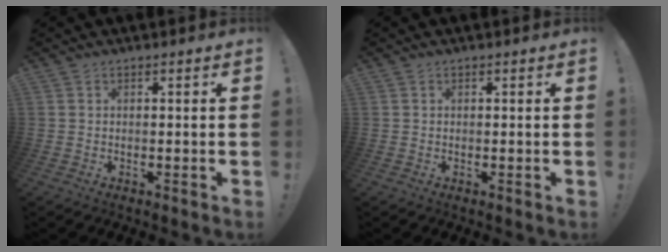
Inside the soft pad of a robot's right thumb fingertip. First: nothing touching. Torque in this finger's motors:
{"motor_torque": [-0.15, -0.04, 0.06, 0.15, 0.01]}